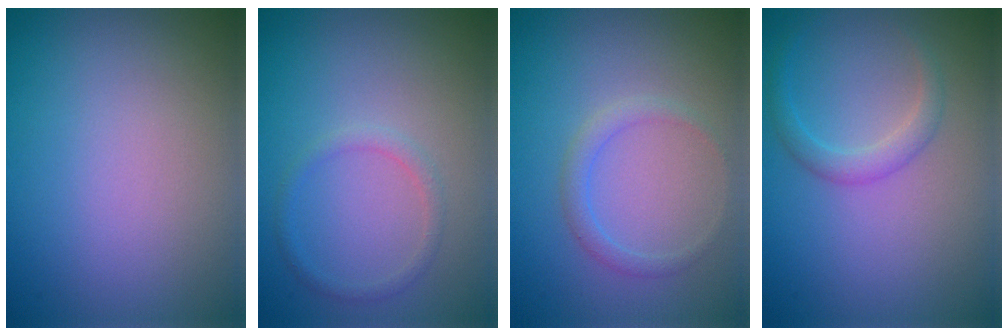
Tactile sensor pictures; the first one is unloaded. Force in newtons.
{"total": 1.2, "press": 1.2, "slide": 0.1}
{"total": 1.6, "press": 1.6, "slide": 0.2}
{"total": 1.8, "press": 1.8, "slide": 0.0}